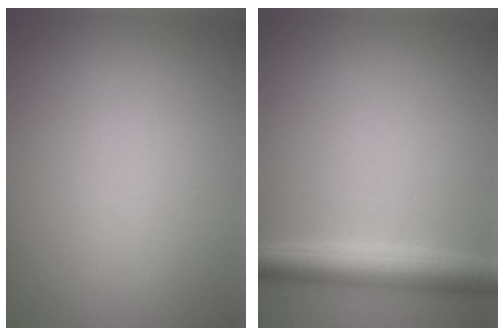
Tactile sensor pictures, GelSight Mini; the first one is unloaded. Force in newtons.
{"total": 4.1, "press": 4.1, "slide": 0.1}